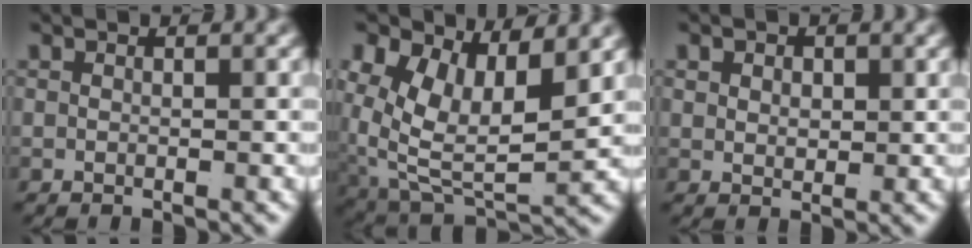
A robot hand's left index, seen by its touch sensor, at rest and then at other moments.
{"total": 9.7, "force": [0.6, 6.6, 7.0], "torque": [-0.149, -0.043, 0.030]}
{"total": 1.9, "force": [0.7, 1.2, 1.3], "torque": [-0.021, -0.015, 0.024]}